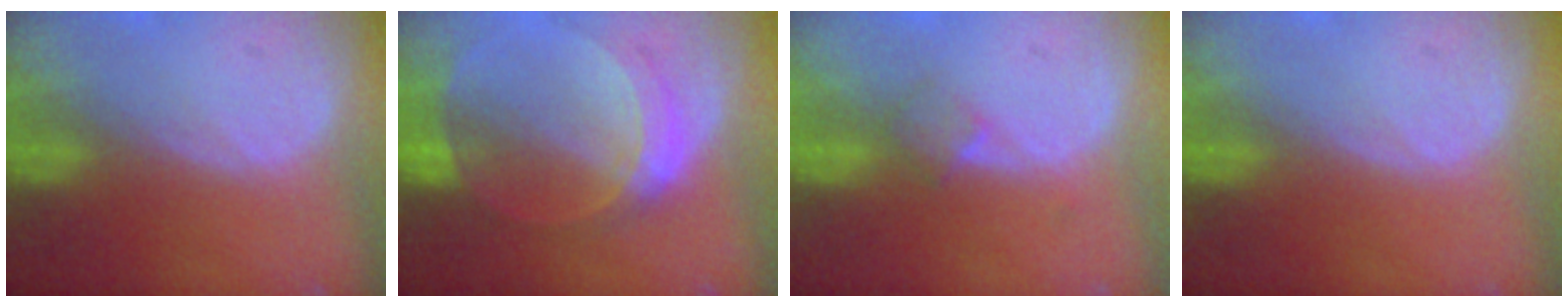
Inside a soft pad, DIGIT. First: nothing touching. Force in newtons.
{"total": 6.8, "press": 6.0, "slide": 3.2}
{"total": 2.3, "press": 2.0, "slide": 1.1}
{"total": 0.0}